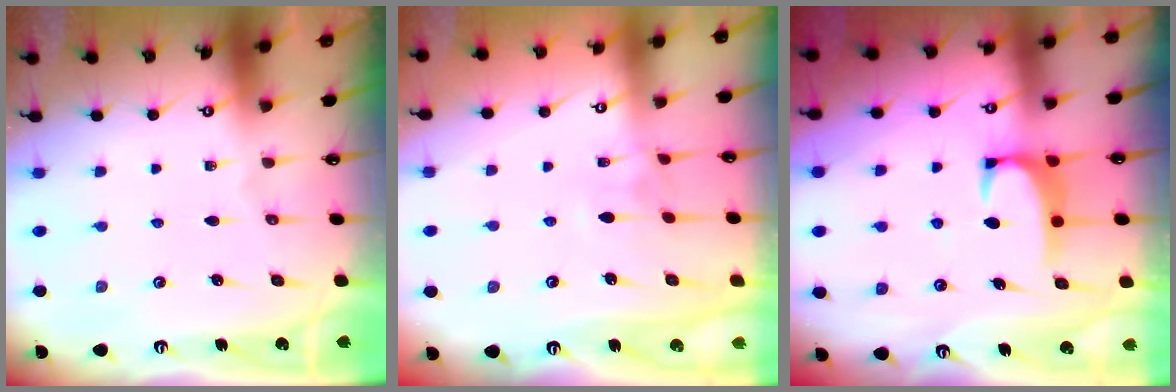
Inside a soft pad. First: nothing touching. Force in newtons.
{"total": 2.4, "press": 2.3, "slide": 0.7}
{"total": 2.0, "press": 2.0, "slide": 0.3}